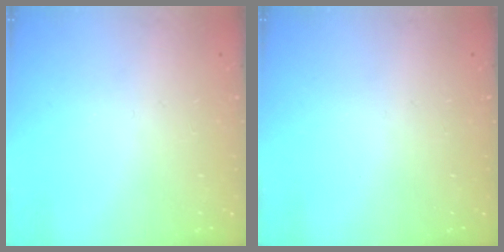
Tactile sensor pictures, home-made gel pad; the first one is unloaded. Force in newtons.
{"total": 0.0}